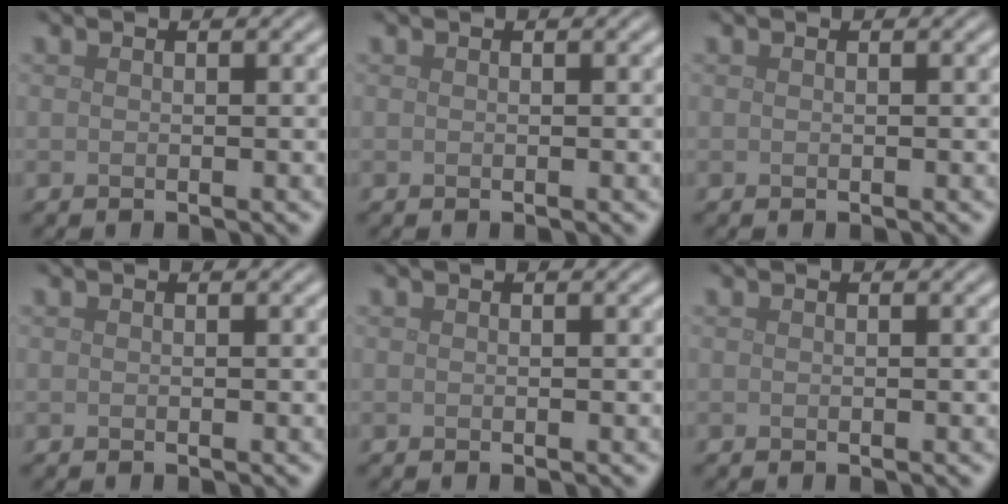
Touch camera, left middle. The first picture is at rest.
{"total": 0.0}
{"total": 0.0}
{"total": 0.0}
{"total": 0.0}
{"total": 0.0}